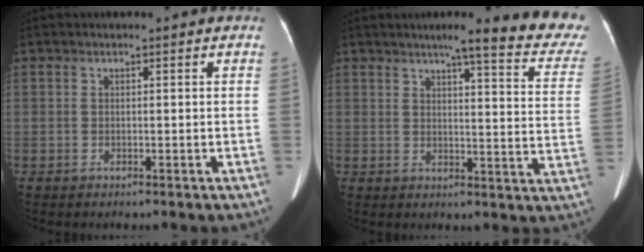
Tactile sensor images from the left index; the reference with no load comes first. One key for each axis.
{"total": 17.5, "fx": 14.7, "fy": 1.3, "fz": 9.4, "tx": -0.096, "ty": -0.037, "tz": 0.156}